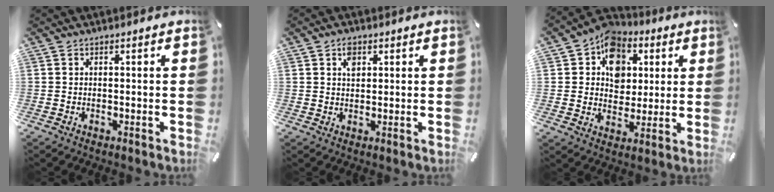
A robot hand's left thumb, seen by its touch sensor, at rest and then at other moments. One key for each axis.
{"total": 2.9, "fx": 1.3, "fy": 1.9, "fz": 1.7, "tx": -0.023, "ty": -0.003, "tz": 0.019}
{"total": 11.0, "fx": 2.8, "fy": 9.5, "fz": 4.6, "tx": -0.071, "ty": -0.018, "tz": 0.050}